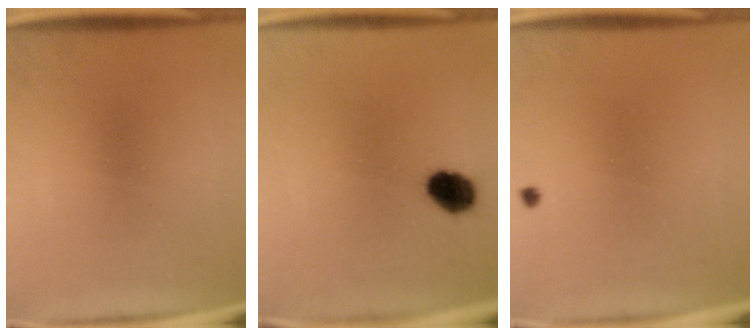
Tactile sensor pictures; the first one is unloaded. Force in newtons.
{"total": 7.0}
{"total": 0.5}